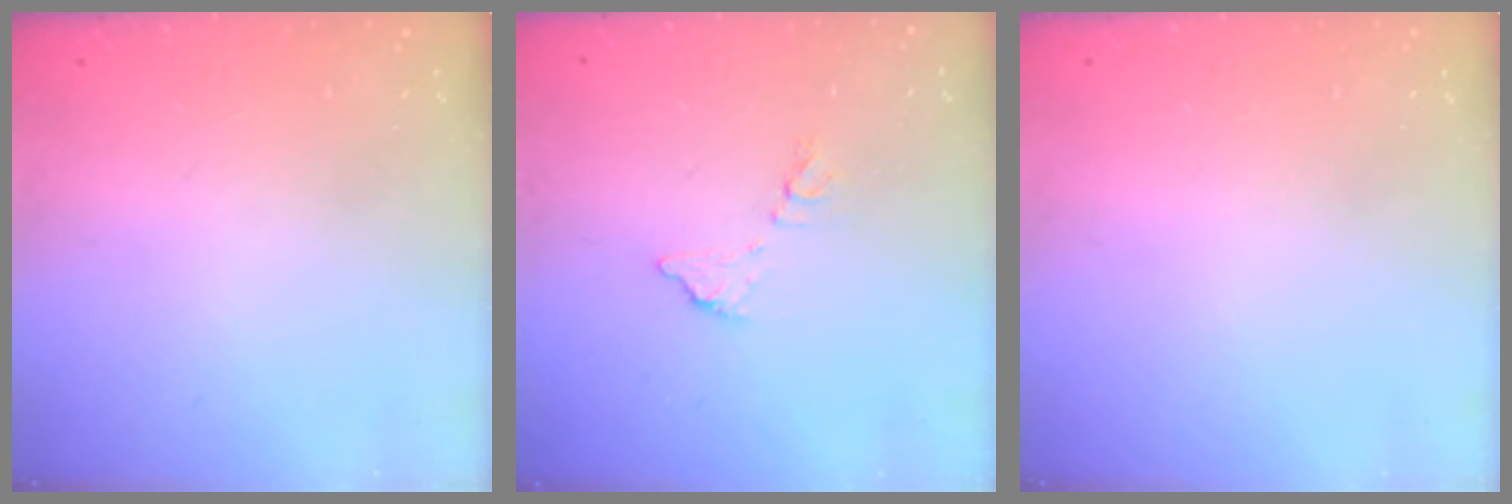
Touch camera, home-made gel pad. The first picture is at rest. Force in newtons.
{"total": 6.7, "press": 6.7, "slide": 0.3}
{"total": 0.0}